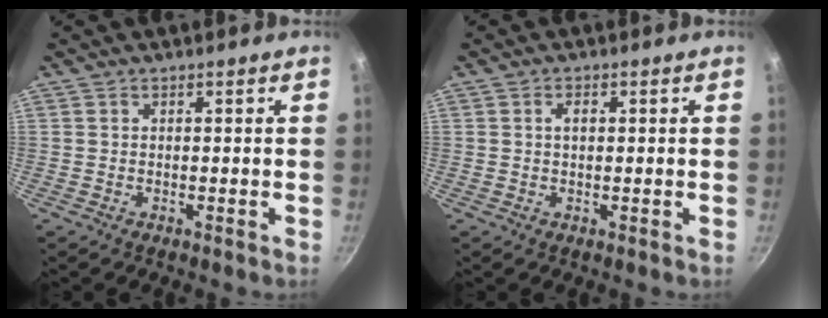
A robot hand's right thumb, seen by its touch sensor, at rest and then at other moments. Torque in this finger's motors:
{"motor_torque": [-0.09, 0.31, 0.71, -0.20, 0.00]}